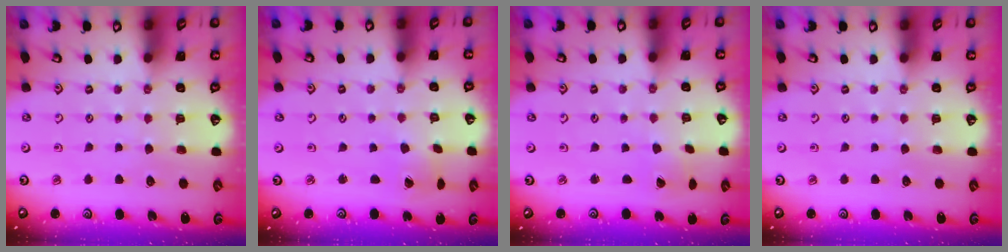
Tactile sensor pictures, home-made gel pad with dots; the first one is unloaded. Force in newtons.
{"total": 1.2, "press": 1.1, "slide": 0.2}
{"total": 0.7, "press": 0.7, "slide": 0.0}
{"total": 0.0}